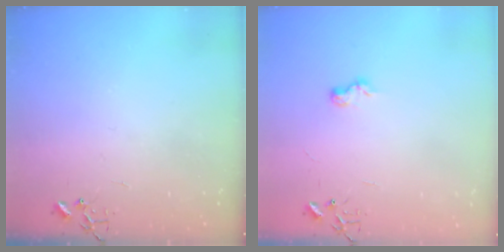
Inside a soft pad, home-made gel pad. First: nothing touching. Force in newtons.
{"total": 6.3, "press": 6.3, "slide": 0.8}